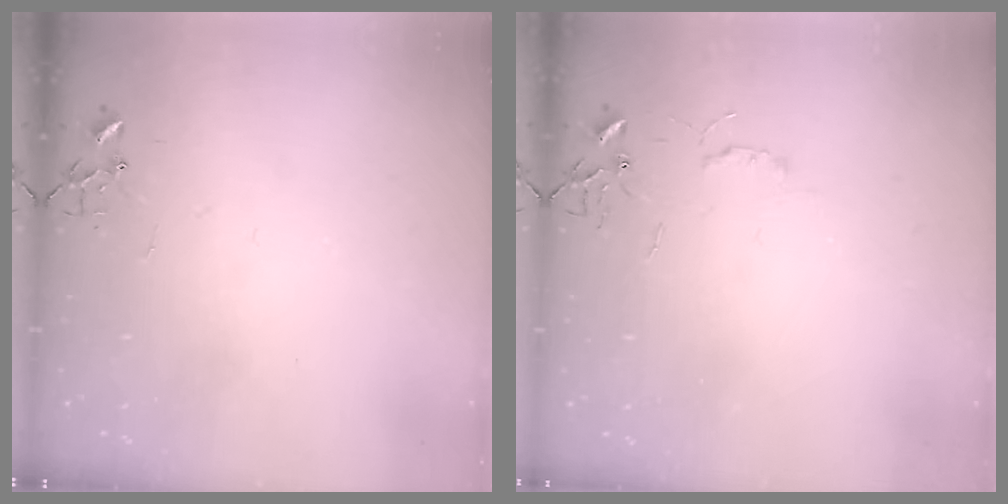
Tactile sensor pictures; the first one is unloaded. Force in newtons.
{"total": 4.2, "press": 4.2, "slide": 0.6}